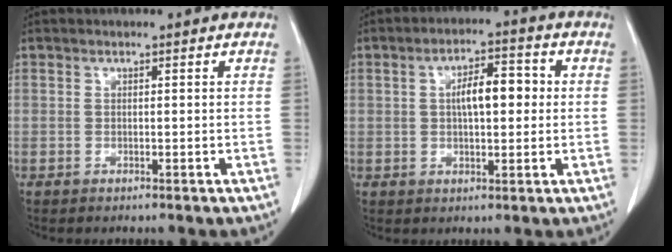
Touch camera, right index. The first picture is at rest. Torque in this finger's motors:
{"motor_torque": [0.68, -0.16, 0.22, 0.11]}